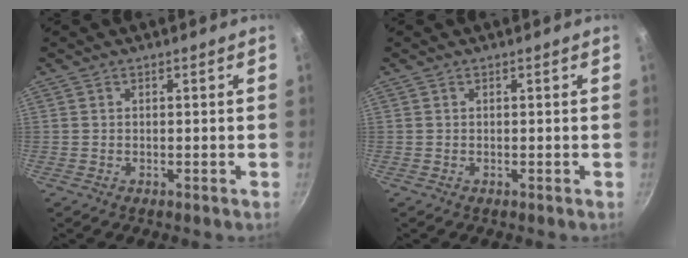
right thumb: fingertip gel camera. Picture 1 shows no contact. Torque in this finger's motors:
{"motor_torque": [0.00, 0.01, 0.00, 0.00, 0.03]}